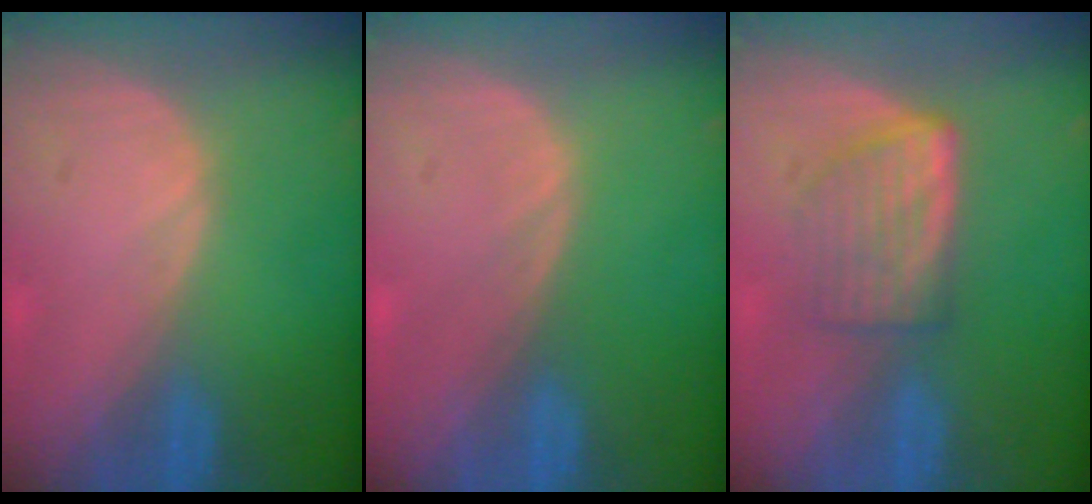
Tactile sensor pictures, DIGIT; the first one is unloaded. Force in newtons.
{"total": 0.0}
{"total": 6.1, "press": 5.4, "slide": 2.7}